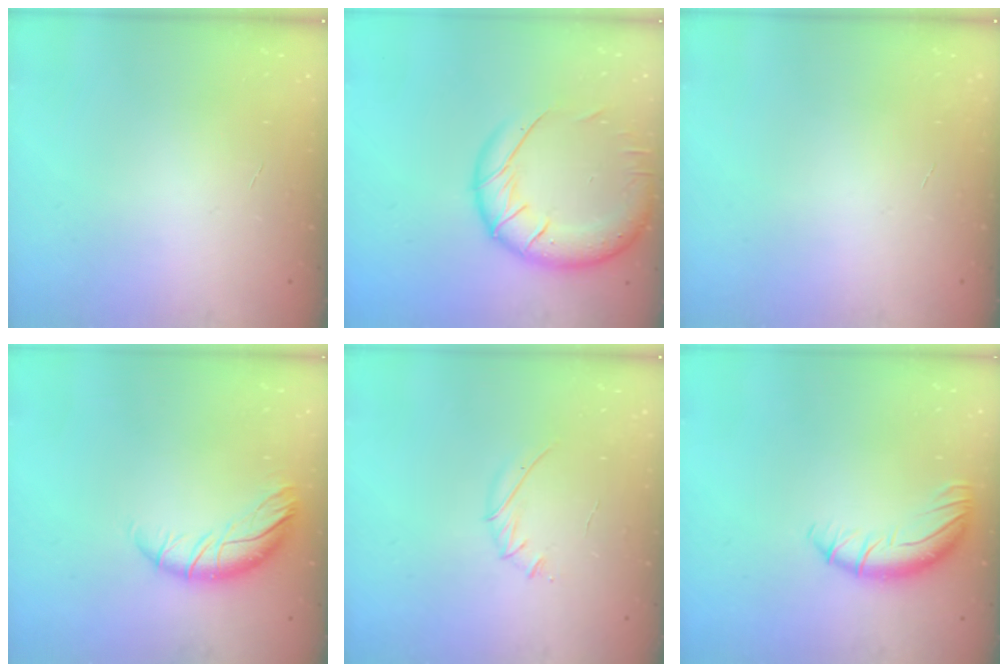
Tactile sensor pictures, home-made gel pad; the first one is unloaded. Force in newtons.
{"total": 18.2, "press": 17.7, "slide": 4.3}
{"total": 0.0}
{"total": 10.2, "press": 10.1, "slide": 0.9}
{"total": 4.3, "press": 4.1, "slide": 1.1}
{"total": 9.2, "press": 9.0, "slide": 2.0}